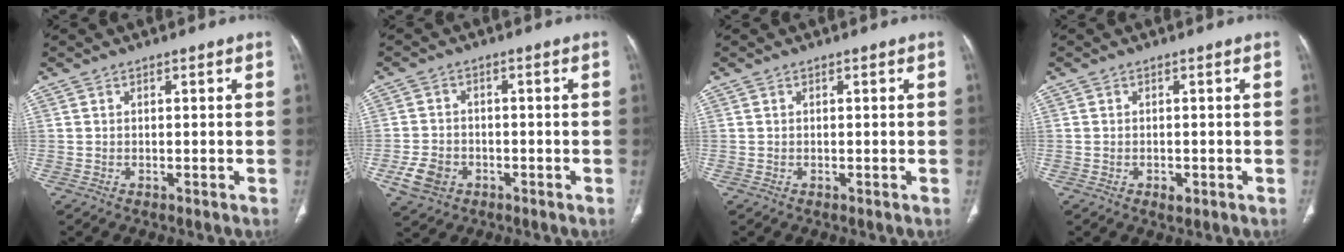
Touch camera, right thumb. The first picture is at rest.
{"total": 5.8, "force": [-2.4, 4.5, 2.7], "torque": [-0.051, 0.011, -0.037]}
{"total": 0.0}
{"total": 1.4, "force": [-0.5, 0.9, 0.9], "torque": [-0.014, -0.001, -0.005]}